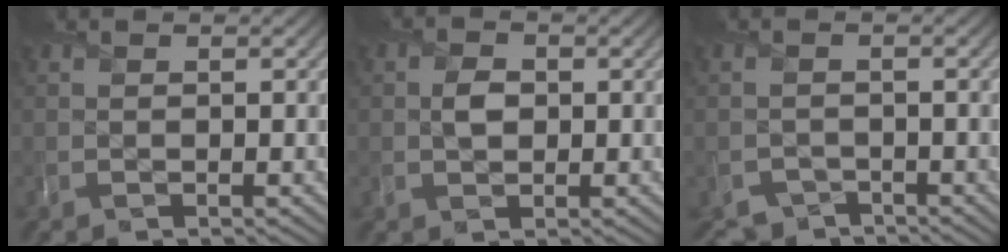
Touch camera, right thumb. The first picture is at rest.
{"total": 2.2, "force": [0.2, 1.7, 1.3], "torque": [-0.028, 0.001, 0.000]}
{"total": 2.6, "force": [-2.2, 1.3, -0.1], "torque": [0.007, -0.006, -0.042]}